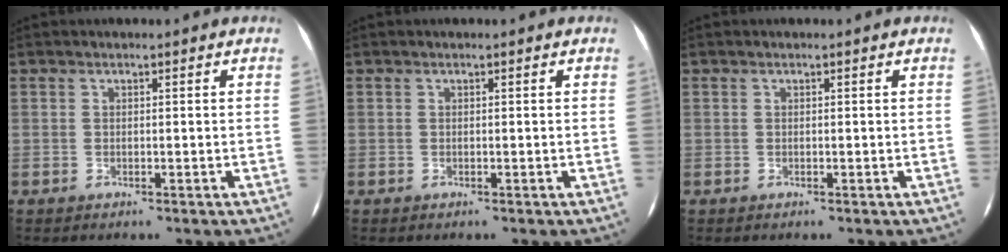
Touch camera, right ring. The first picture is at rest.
{"total": 0.0}
{"total": 0.0}